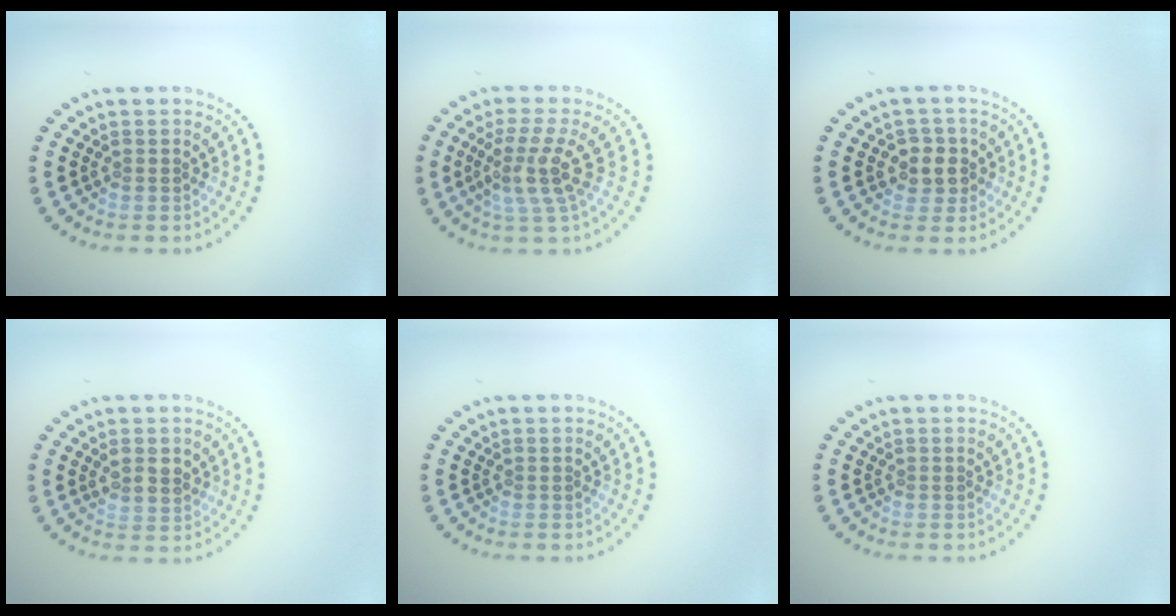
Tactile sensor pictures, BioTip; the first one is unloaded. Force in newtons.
{"total": 3.8, "press": 2.8, "slide": 2.6}
{"total": 2.5, "press": 2.3, "slide": 1.0}
{"total": 2.3, "press": 2.1, "slide": 0.8}
{"total": 0.0}
{"total": 0.0}